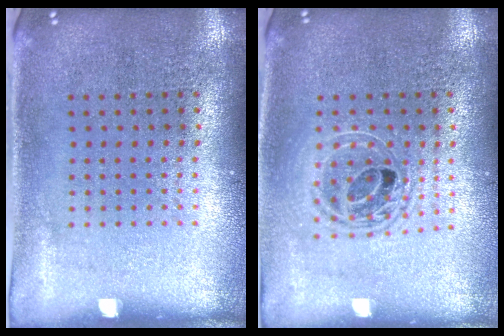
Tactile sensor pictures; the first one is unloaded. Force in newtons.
{"total": 1.7, "press": 1.4, "slide": 0.9}